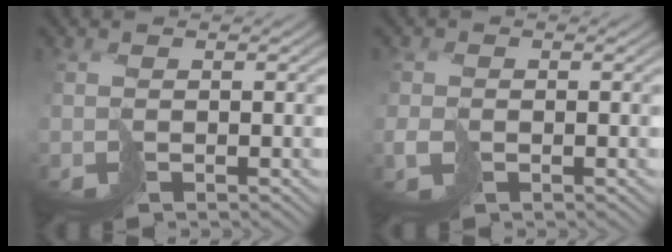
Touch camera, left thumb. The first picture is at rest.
{"total": 1.4, "force": [-0.3, 1.1, 0.7], "torque": [-0.017, -0.006, -0.003]}